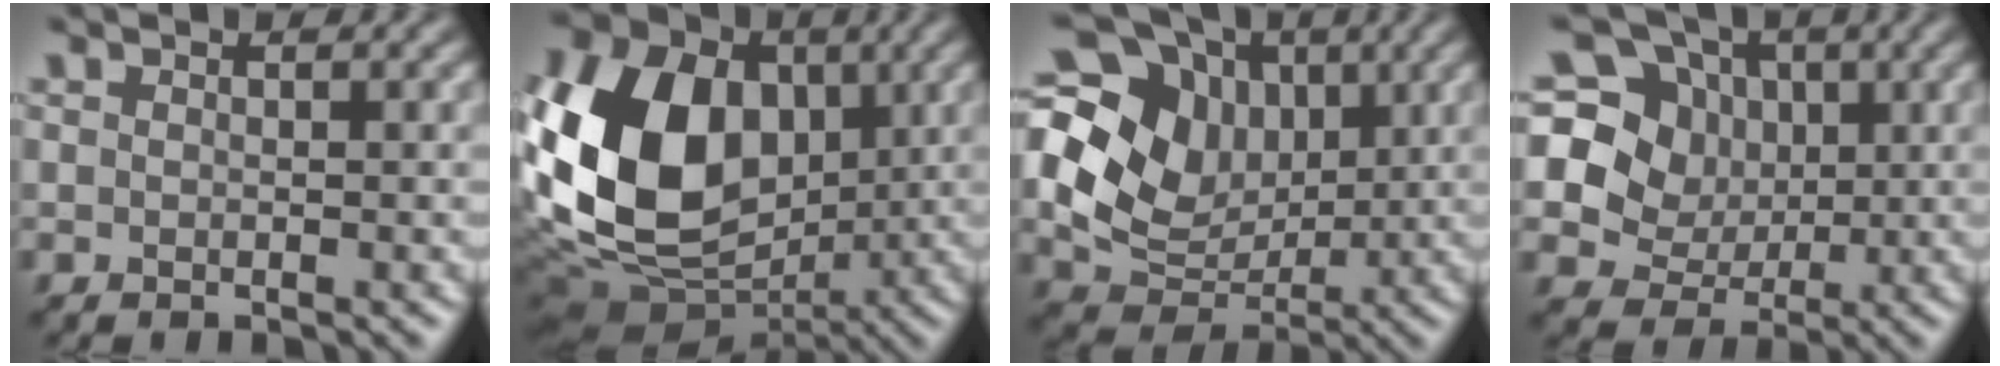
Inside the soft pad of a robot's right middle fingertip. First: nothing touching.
{"total": 13.4, "force": [1.0, 9.9, 8.9], "torque": [-0.191, 0.004, 0.001]}
{"total": 13.1, "force": [2.5, 10.8, 6.9], "torque": [-0.165, 0.023, 0.039]}
{"total": 9.1, "force": [2.1, 8.0, 3.8], "torque": [-0.083, 0.028, 0.020]}